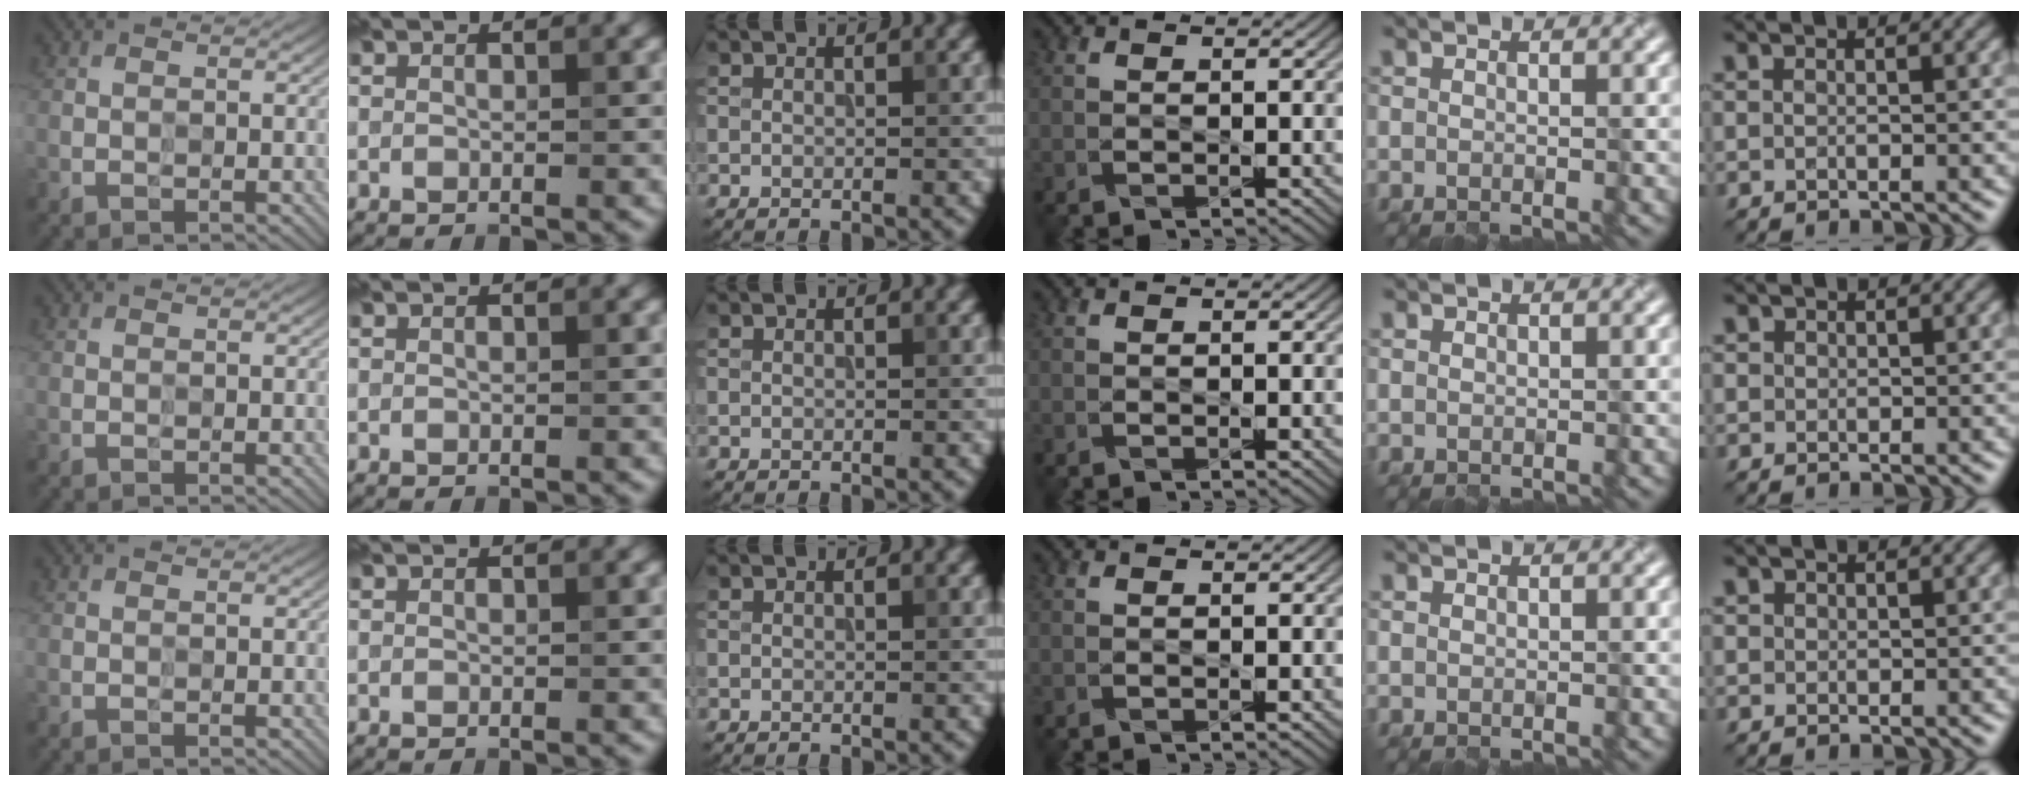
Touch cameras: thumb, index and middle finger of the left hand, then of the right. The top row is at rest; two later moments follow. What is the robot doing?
{"motion": "wipe", "object": "paper plate"}